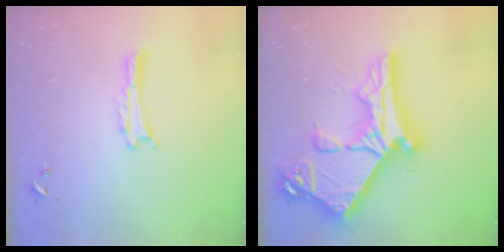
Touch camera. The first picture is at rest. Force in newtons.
{"total": 21.7, "press": 21.6, "slide": 2.2}